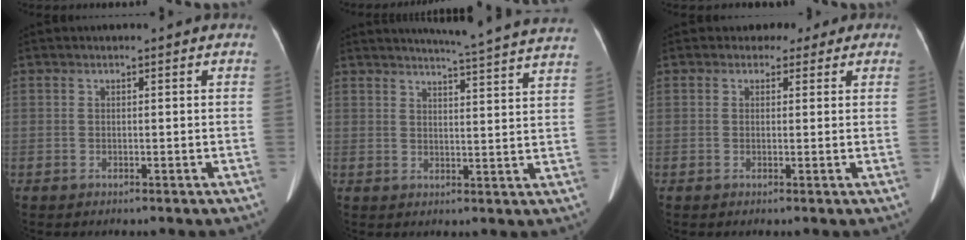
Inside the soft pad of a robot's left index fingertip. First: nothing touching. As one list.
[{"total": 18.0, "force": [16.9, -1.1, 6.2], "torque": [-0.096, -0.050, 0.194]}, {"total": 2.9, "force": [1.8, 2.2, 0.2], "torque": [0.003, 0.007, 0.014]}]